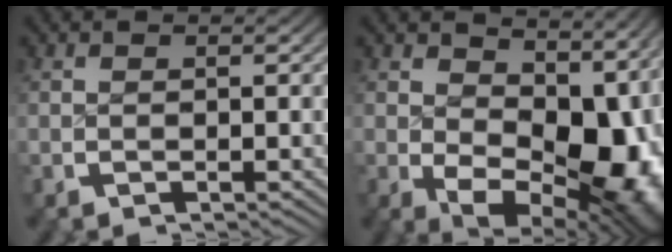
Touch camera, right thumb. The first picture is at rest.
{"total": 13.4, "force": [-1.3, 8.3, 10.4], "torque": [-0.166, -0.060, 0.016]}